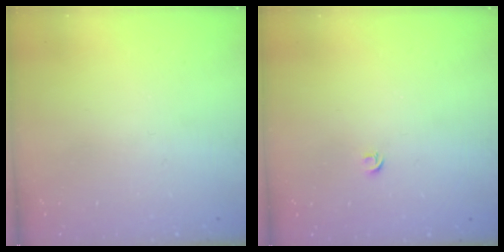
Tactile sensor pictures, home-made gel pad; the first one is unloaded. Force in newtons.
{"total": 3.4, "press": 3.3, "slide": 0.6}